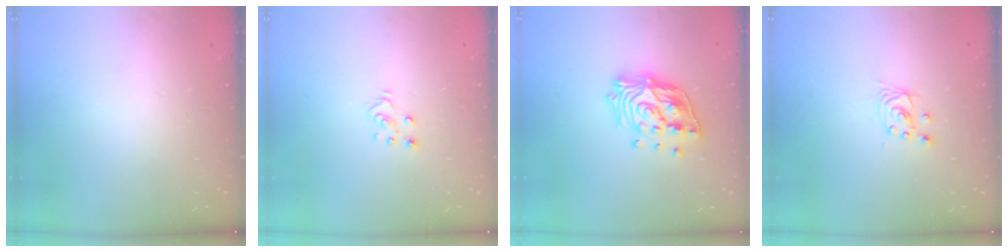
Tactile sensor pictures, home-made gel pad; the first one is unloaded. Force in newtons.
{"total": 3.9, "press": 3.9, "slide": 0.1}
{"total": 16.8, "press": 16.6, "slide": 2.6}
{"total": 2.9, "press": 2.9, "slide": 0.1}